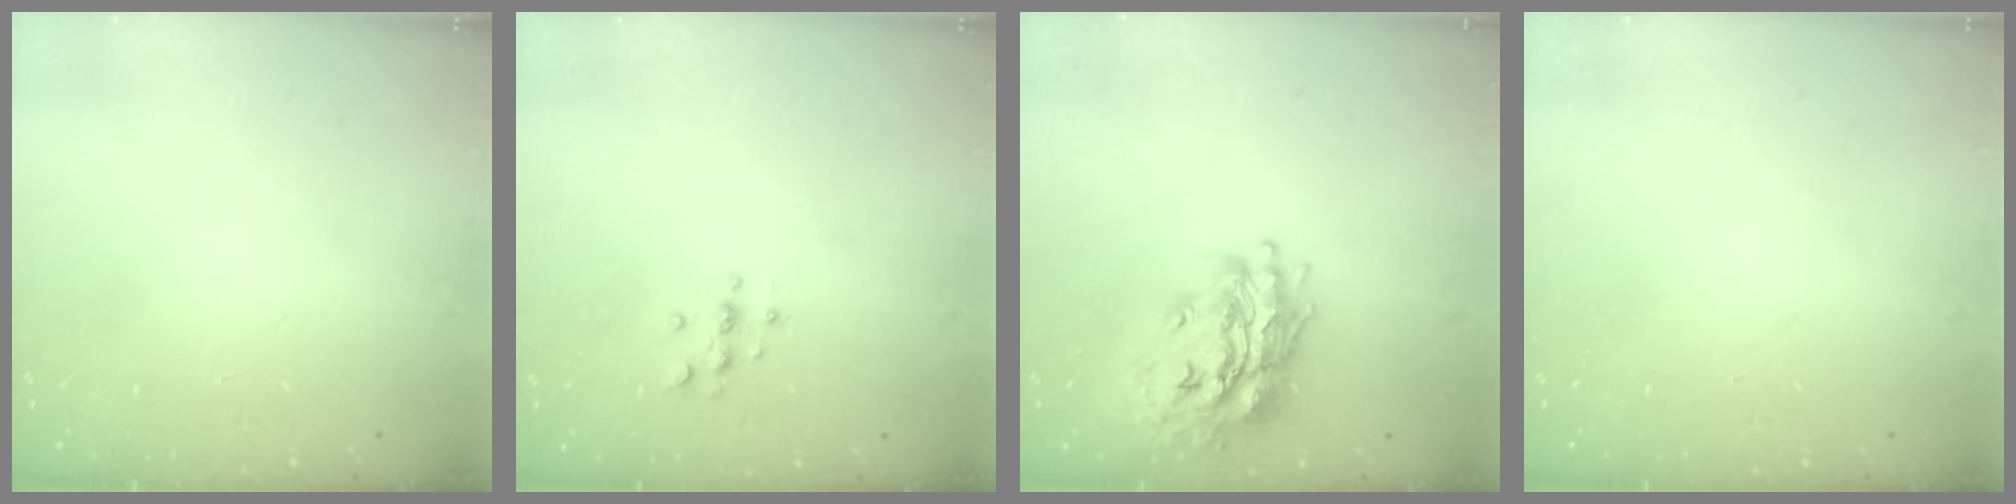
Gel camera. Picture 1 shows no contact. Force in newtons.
{"total": 3.0, "press": 3.0, "slide": 0.4}
{"total": 18.7, "press": 18.7, "slide": 1.8}
{"total": 0.0}